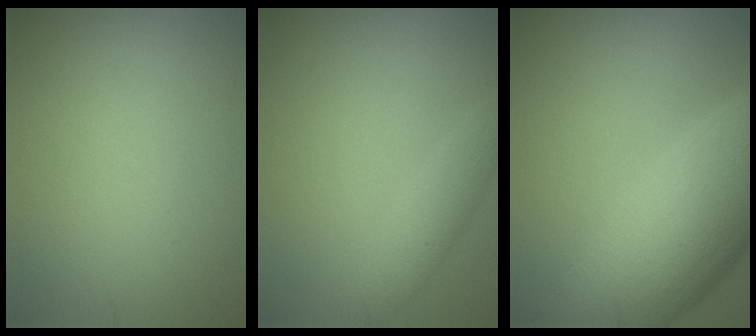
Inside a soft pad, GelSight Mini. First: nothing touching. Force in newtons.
{"total": 2.2, "press": 2.2, "slide": 0.0}
{"total": 13.3, "press": 13.3, "slide": 0.4}